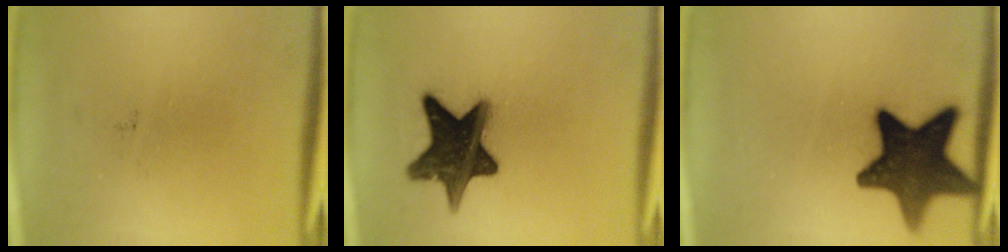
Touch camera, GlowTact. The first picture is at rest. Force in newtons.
{"total": 15.2}
{"total": 14.8}